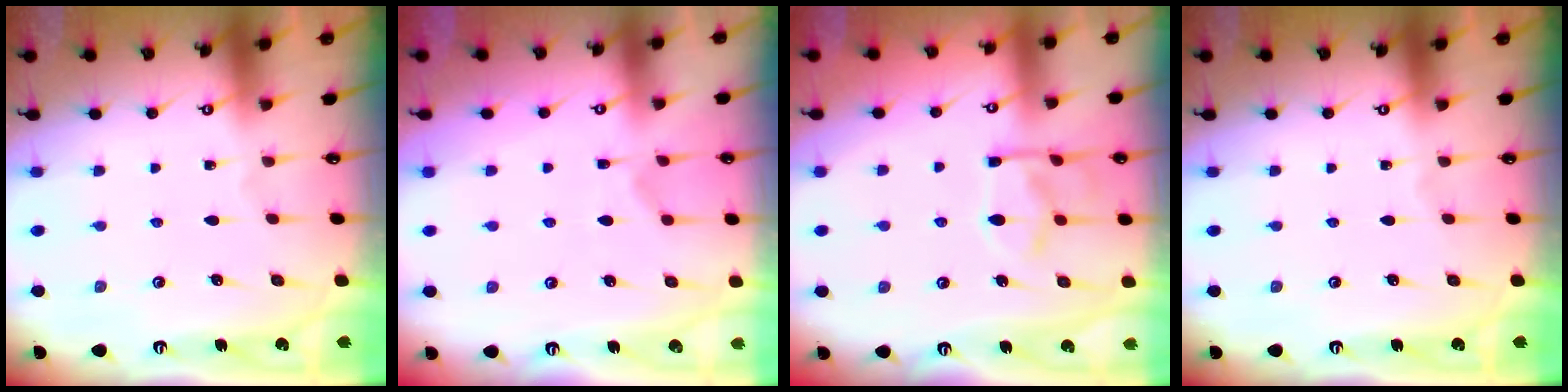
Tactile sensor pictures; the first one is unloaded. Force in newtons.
{"total": 1.4, "press": 0.2, "slide": 1.4}
{"total": 11.8, "press": 11.7, "slide": 1.7}
{"total": 0.0}